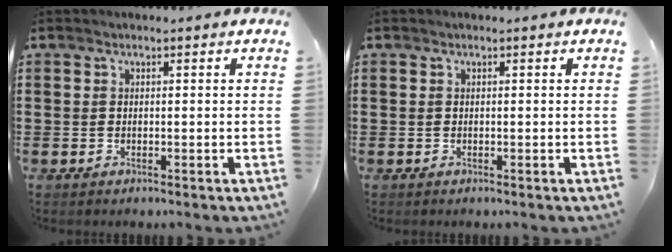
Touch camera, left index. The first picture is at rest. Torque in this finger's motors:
{"motor_torque": [0.00, 0.01, 0.00, 0.00]}